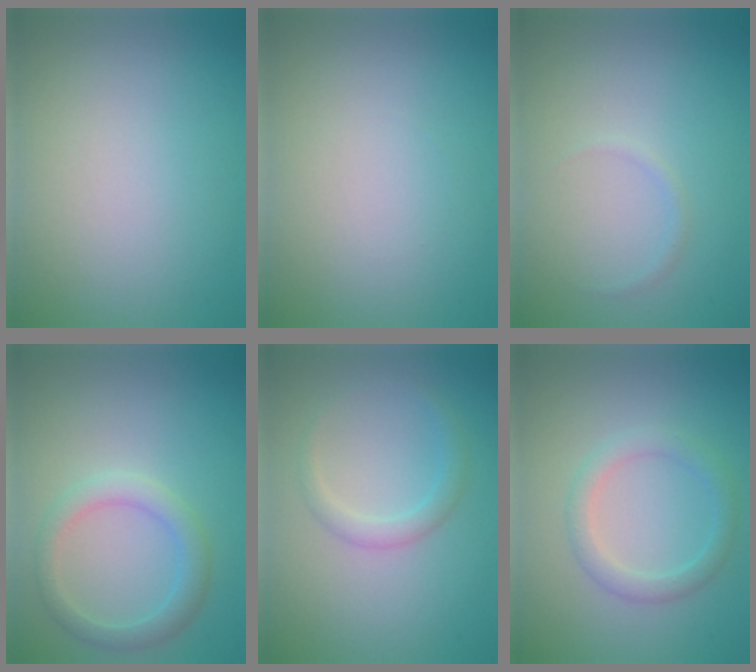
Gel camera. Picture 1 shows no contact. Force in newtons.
{"total": 0.0}
{"total": 0.6, "press": 0.6, "slide": 0.1}
{"total": 2.9, "press": 2.9, "slide": 0.2}
{"total": 1.7, "press": 1.7, "slide": 0.1}
{"total": 2.4, "press": 2.3, "slide": 0.1}